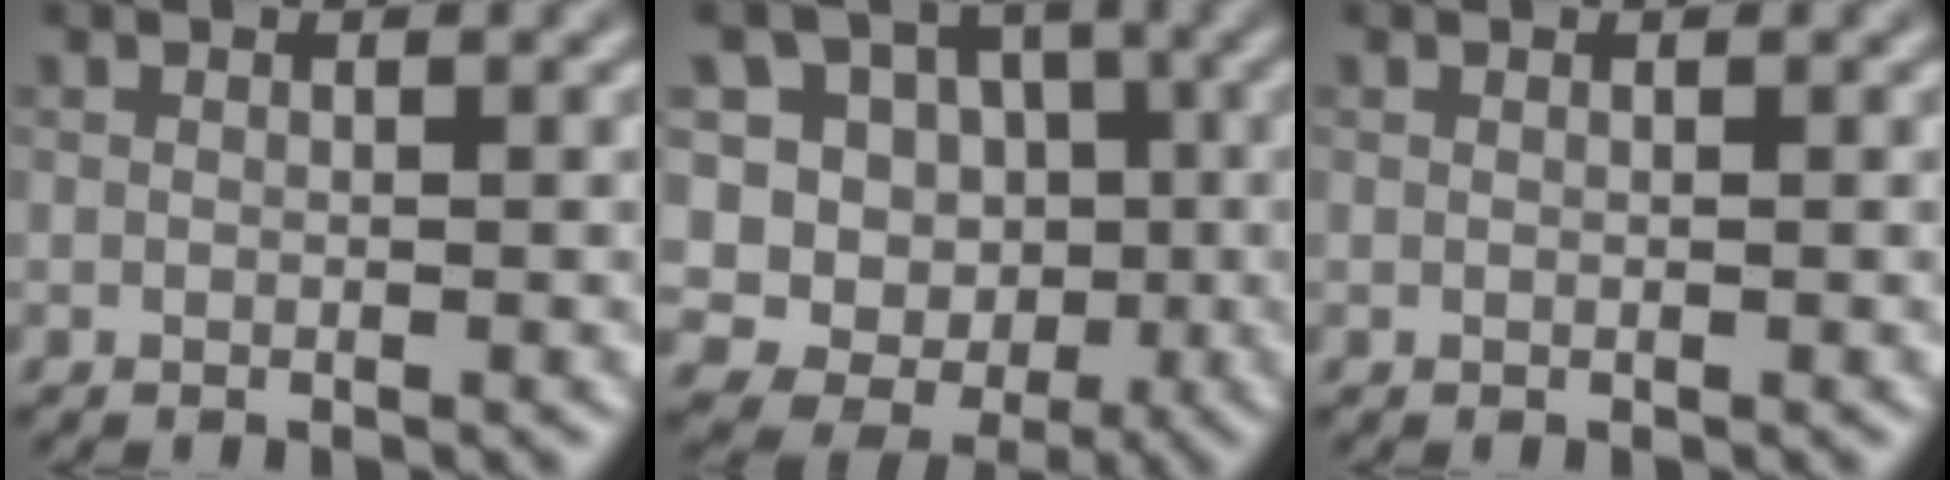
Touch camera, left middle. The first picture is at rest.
{"total": 13.0, "force": [0.4, 12.4, 4.1], "torque": [-0.113, 0.044, -0.006]}
{"total": 0.0}